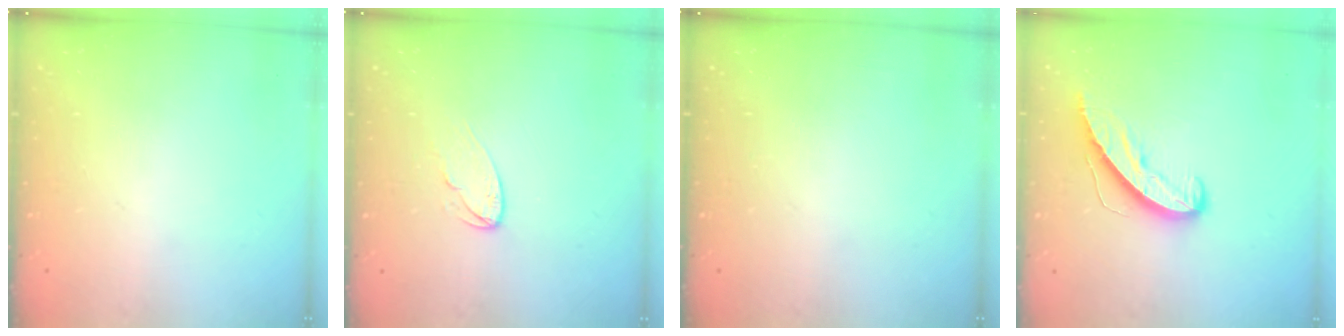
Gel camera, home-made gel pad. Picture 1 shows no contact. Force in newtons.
{"total": 5.2, "press": 5.2, "slide": 0.4}
{"total": 0.0}
{"total": 8.3, "press": 8.3, "slide": 0.5}